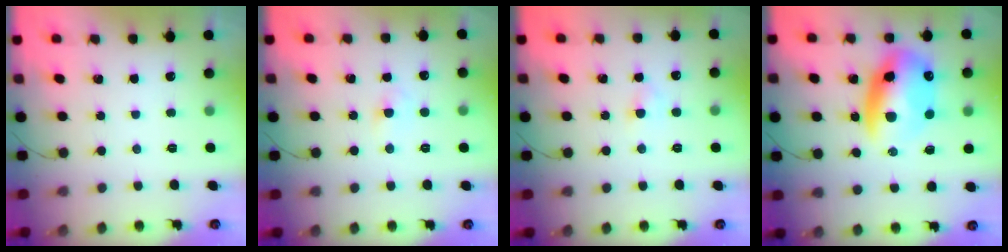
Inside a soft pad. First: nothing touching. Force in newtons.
{"total": 2.5, "press": 2.3, "slide": 1.0}
{"total": 2.9, "press": 2.7, "slide": 1.2}
{"total": 13.4, "press": 13.1, "slide": 2.9}